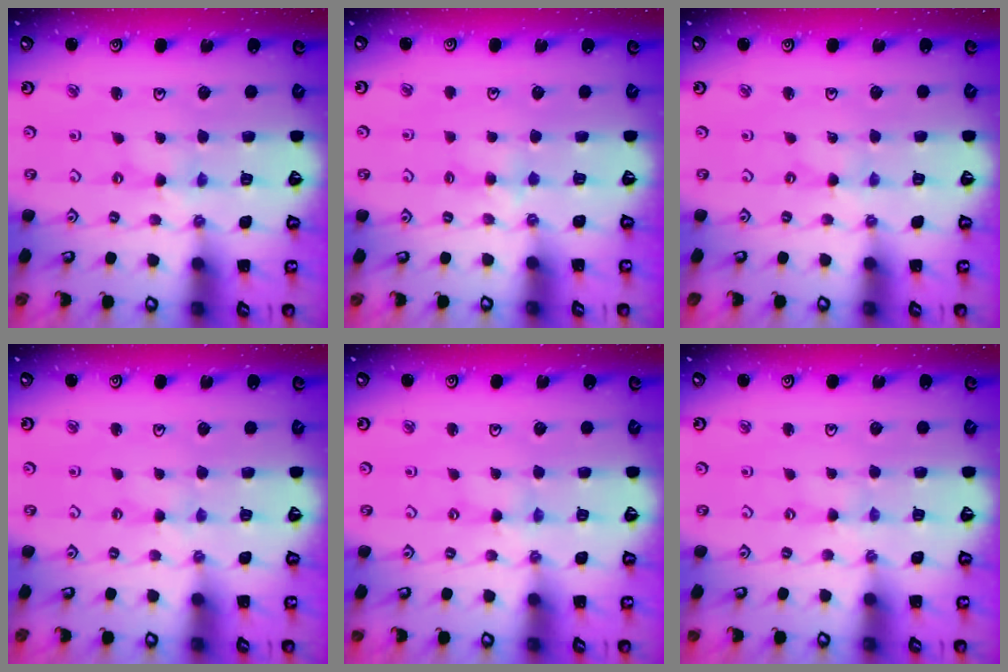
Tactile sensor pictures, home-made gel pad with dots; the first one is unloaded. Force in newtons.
{"total": 3.0, "press": 2.9, "slide": 0.5}
{"total": 0.0}
{"total": 1.9, "press": 1.9, "slide": 0.4}
{"total": 0.9, "press": 0.8, "slide": 0.2}
{"total": 0.7, "press": 0.7, "slide": 0.1}